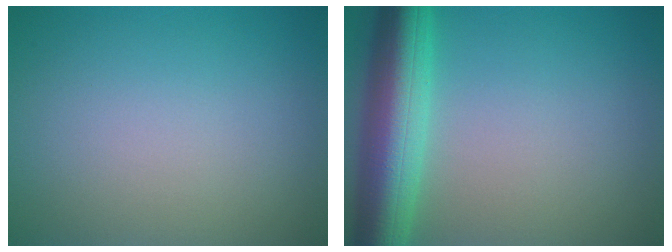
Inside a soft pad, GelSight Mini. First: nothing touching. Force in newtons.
{"total": 8.0, "press": 7.9, "slide": 0.3}